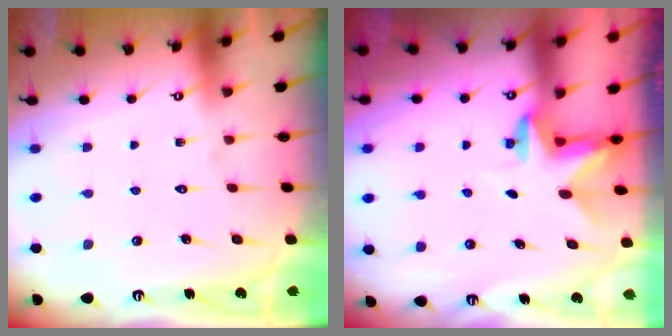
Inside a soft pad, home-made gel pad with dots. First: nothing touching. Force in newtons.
{"total": 2.3, "press": 2.3, "slide": 0.4}